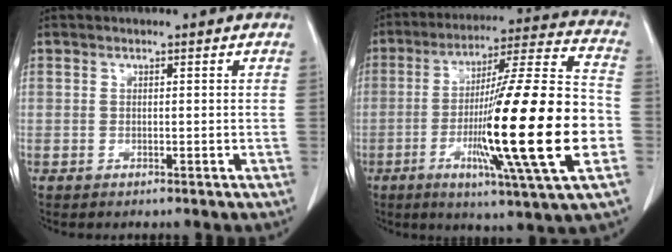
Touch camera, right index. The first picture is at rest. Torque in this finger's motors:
{"motor_torque": [2.14, 0.00, 1.05, 0.21]}